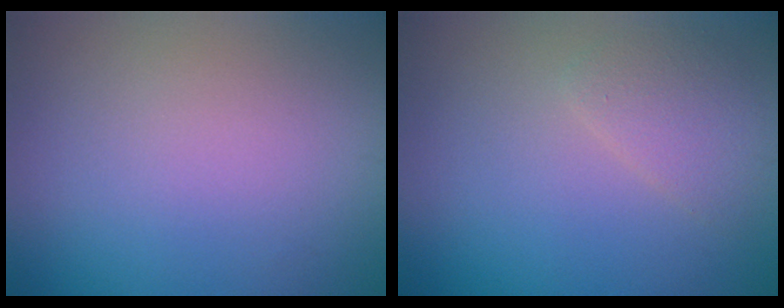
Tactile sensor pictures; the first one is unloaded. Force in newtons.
{"total": 2.1, "press": 2.1, "slide": 0.1}